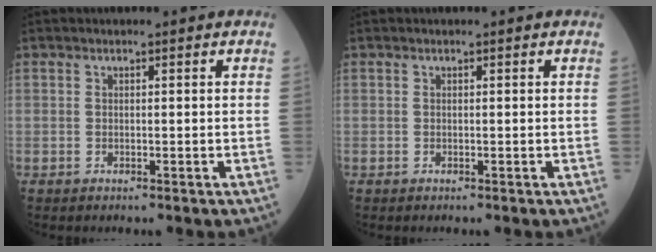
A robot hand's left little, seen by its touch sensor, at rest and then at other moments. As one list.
[{"total": 0.0}]